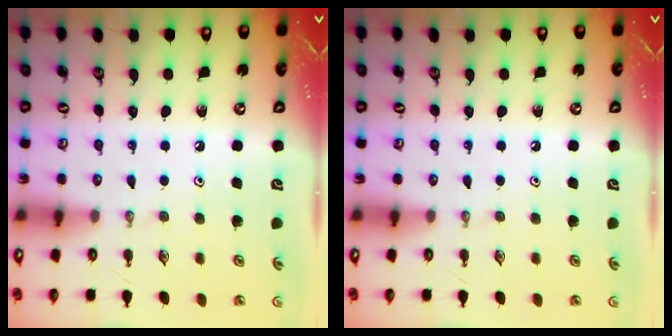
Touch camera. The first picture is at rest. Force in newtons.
{"total": 0.0}